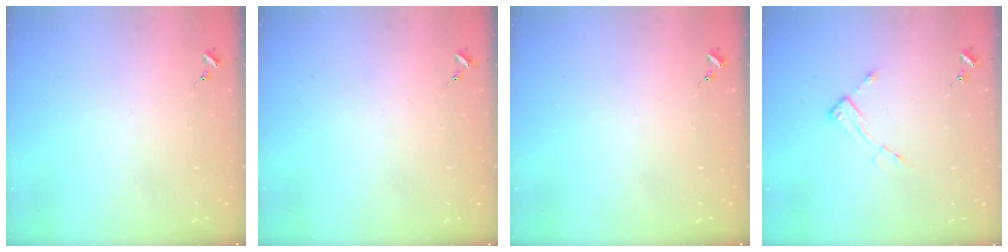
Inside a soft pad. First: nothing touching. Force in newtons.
{"total": 0.0}
{"total": 0.0}
{"total": 4.8, "press": 4.7, "slide": 0.3}